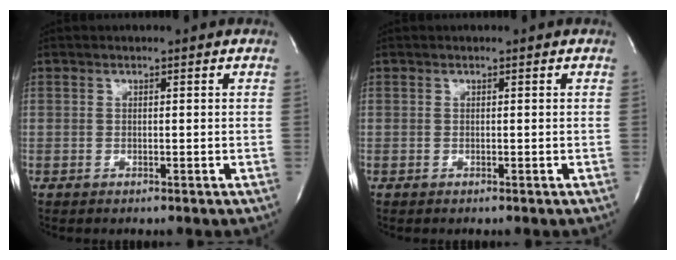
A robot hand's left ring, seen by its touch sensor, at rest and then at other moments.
{"total": 0.0}